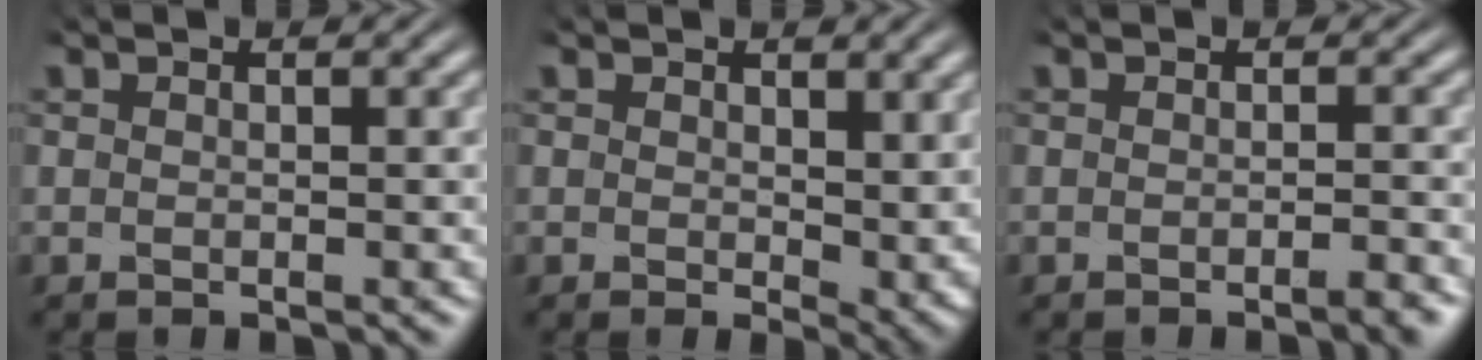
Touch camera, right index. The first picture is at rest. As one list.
[{"total": 2.0, "force": [0.6, 0.8, 1.7], "torque": [-0.020, -0.017, 0.017]}, {"total": 1.1, "force": [-0.9, -0.1, 0.6], "torque": [-0.007, 0.004, -0.019]}]